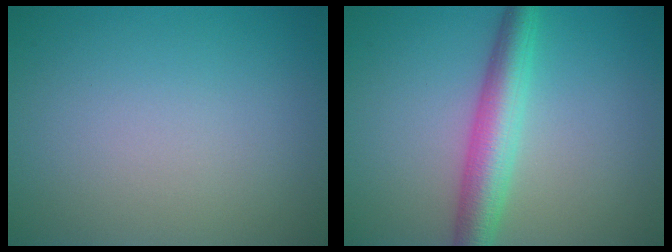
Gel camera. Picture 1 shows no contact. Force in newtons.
{"total": 4.8, "press": 4.8, "slide": 0.1}